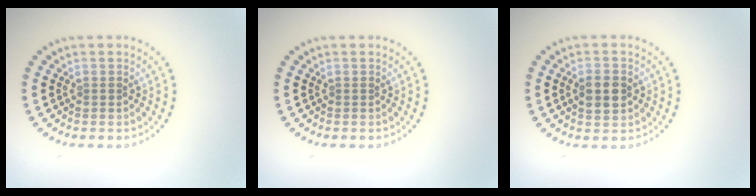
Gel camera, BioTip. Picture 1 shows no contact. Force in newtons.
{"total": 0.0}
{"total": 2.9, "press": 2.9, "slide": 0.1}